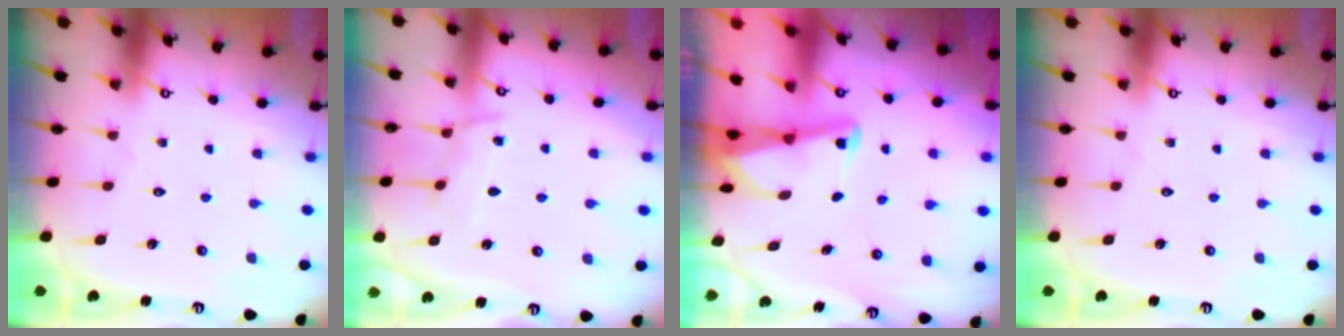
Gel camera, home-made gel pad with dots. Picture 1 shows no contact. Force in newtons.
{"total": 7.1, "press": 7.0, "slide": 0.6}
{"total": 2.2, "press": 2.2, "slide": 0.3}
{"total": 0.0}